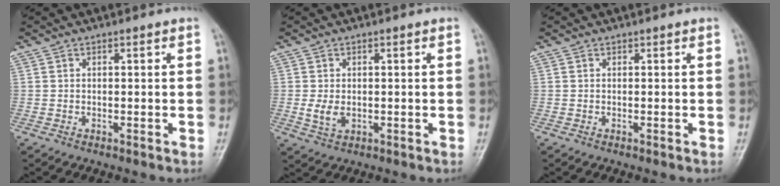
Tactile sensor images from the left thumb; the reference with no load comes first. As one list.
[{"total": 3.7, "force": [-0.3, 2.4, 2.9], "torque": [-0.055, -0.004, -0.001]}, {"total": 0.0}]